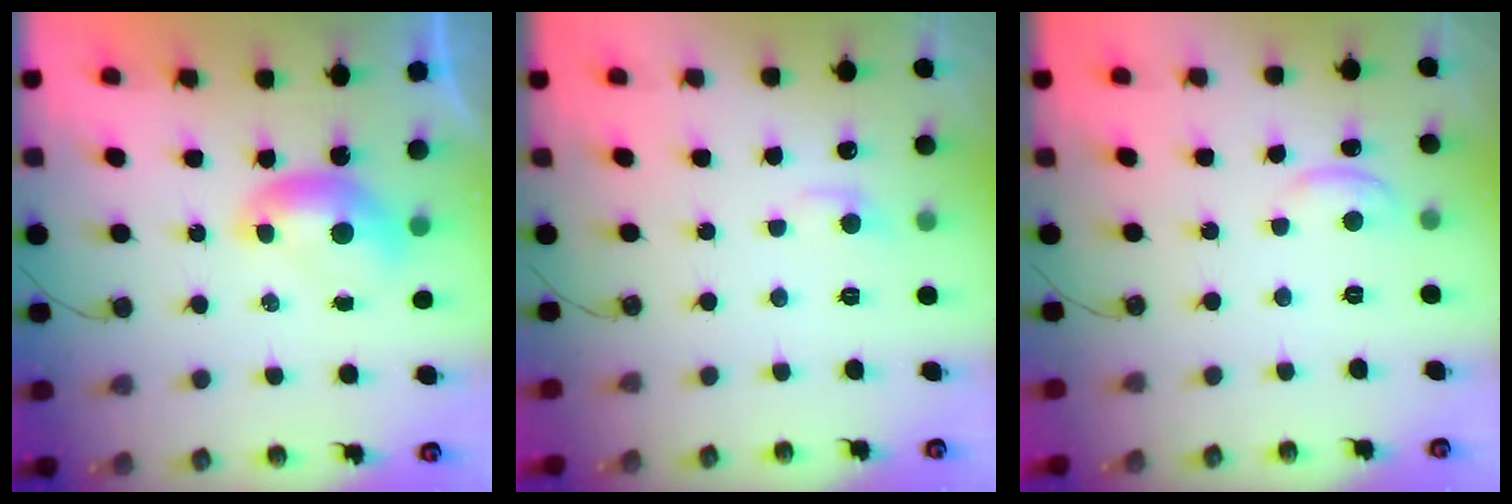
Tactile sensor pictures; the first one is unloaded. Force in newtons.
{"total": 0.9, "press": 0.4, "slide": 0.8}
{"total": 0.6, "press": 0.4, "slide": 0.5}